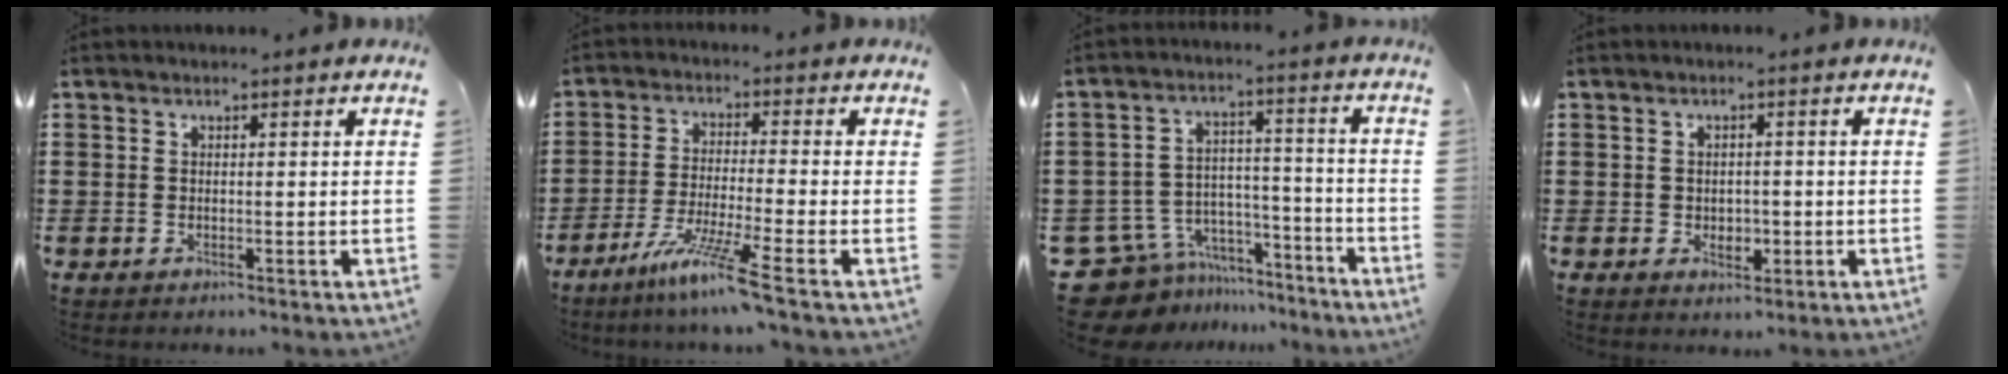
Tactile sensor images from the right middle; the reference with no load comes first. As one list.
[{"total": 8.0, "force": [-5.7, -0.9, 5.5], "torque": [-0.116, -0.020, -0.113]}, {"total": 9.4, "force": [-8.2, 4.4, 1.4], "torque": [-0.049, 0.024, -0.160]}, {"total": 1.9, "force": [-0.3, 1.5, 1.0], "torque": [-0.014, 0.001, -0.011]}]